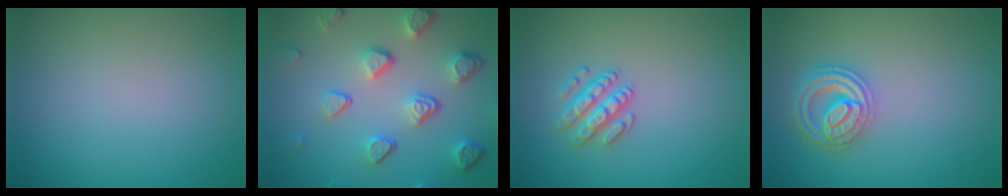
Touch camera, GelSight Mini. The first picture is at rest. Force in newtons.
{"total": 5.1, "press": 3.8, "slide": 3.4}
{"total": 2.5, "press": 2.5, "slide": 0.4}
{"total": 4.5, "press": 3.6, "slide": 2.7}